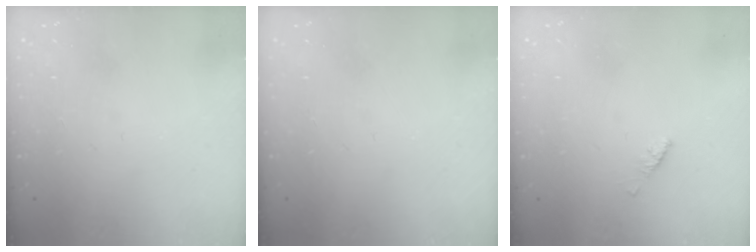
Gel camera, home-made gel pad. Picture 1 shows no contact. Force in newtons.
{"total": 0.0}
{"total": 2.1, "press": 2.0, "slide": 0.6}